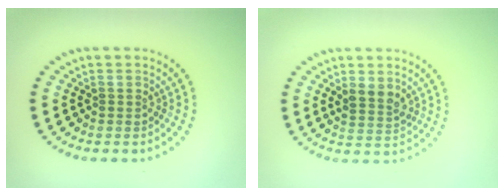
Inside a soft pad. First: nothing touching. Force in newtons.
{"total": 2.1, "press": 1.9, "slide": 0.9}